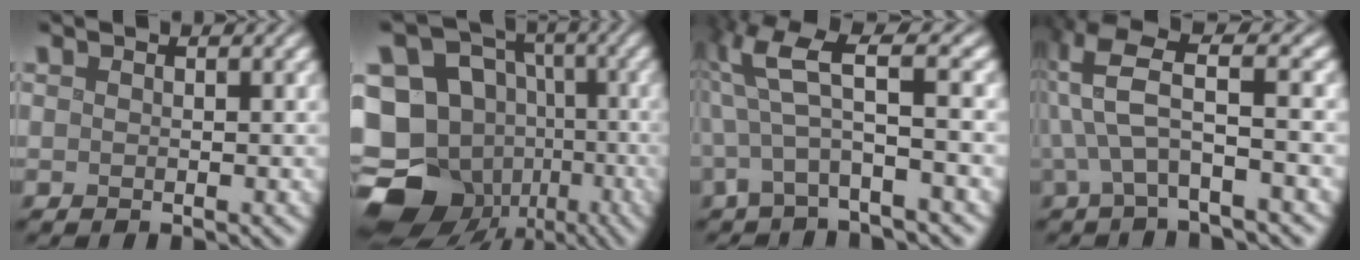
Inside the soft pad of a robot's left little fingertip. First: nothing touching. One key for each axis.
{"total": 17.7, "fx": -6.4, "fy": 14.6, "fz": 7.6, "tx": -0.171, "ty": -0.025, "tz": -0.105}
{"total": 5.6, "fx": 1.0, "fy": 0.9, "fz": 5.4, "tx": -0.116, "ty": 0.008, "tz": 0.017}
{"total": 5.9, "fx": 0.7, "fy": 1.1, "fz": 5.8, "tx": -0.119, "ty": 0.010, "tz": 0.010}